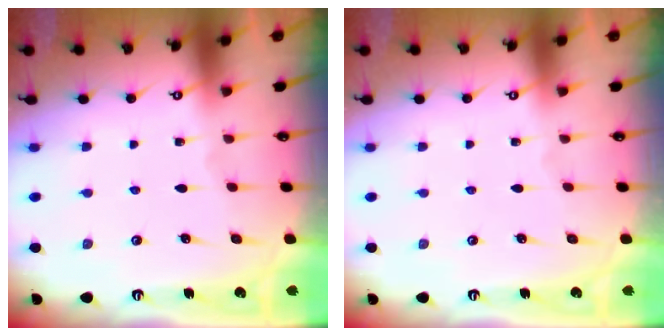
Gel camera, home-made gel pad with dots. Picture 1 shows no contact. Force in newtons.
{"total": 0.0}